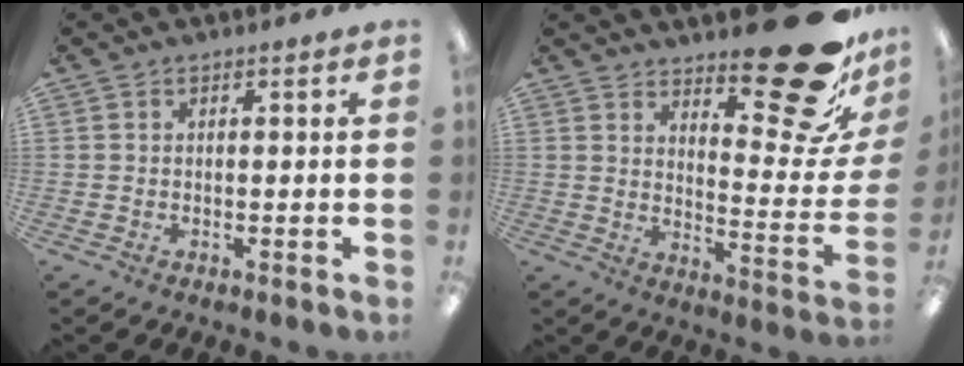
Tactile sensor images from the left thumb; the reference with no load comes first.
{"total": 23.6, "force": [16.4, 8.0, 15.0], "torque": [-0.168, -0.119, 0.264]}